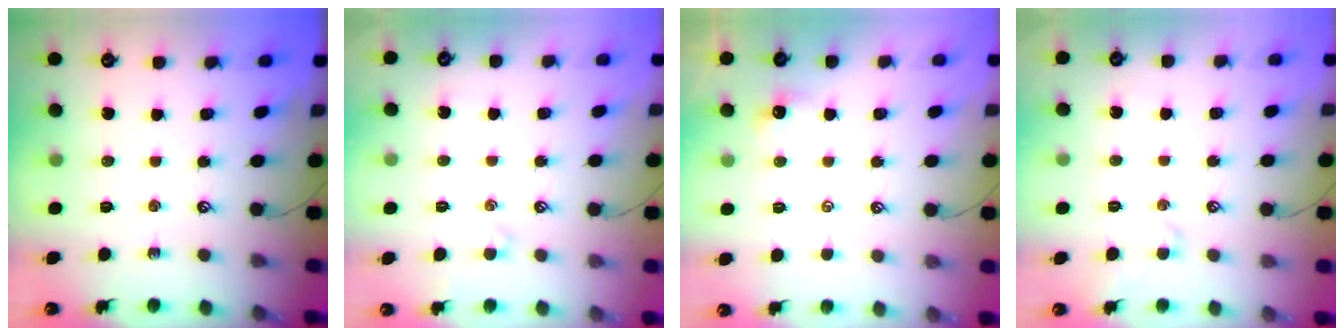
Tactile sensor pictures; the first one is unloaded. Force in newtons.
{"total": 0.0}
{"total": 3.3, "press": 3.3, "slide": 0.1}
{"total": 1.0, "press": 0.9, "slide": 0.4}